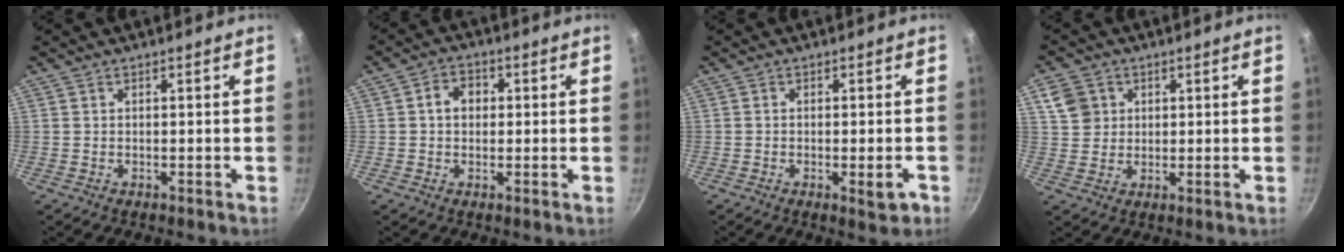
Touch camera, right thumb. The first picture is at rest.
{"total": 4.7, "force": [0.6, 3.8, 2.8], "torque": [-0.022, 0.010, 0.004]}
{"total": 4.0, "force": [-1.5, 1.2, 3.5], "torque": [-0.042, 0.005, -0.018]}
{"total": 6.1, "force": [2.3, 5.3, 2.1], "torque": [-0.011, 0.003, 0.045]}